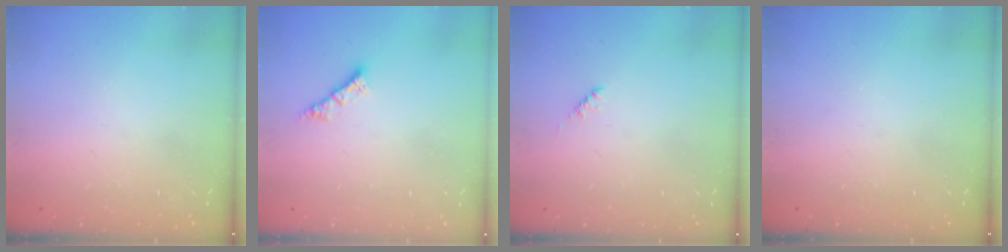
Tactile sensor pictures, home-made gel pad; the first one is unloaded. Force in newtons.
{"total": 3.6, "press": 3.6, "slide": 0.1}
{"total": 3.1, "press": 3.1, "slide": 0.6}
{"total": 0.0}